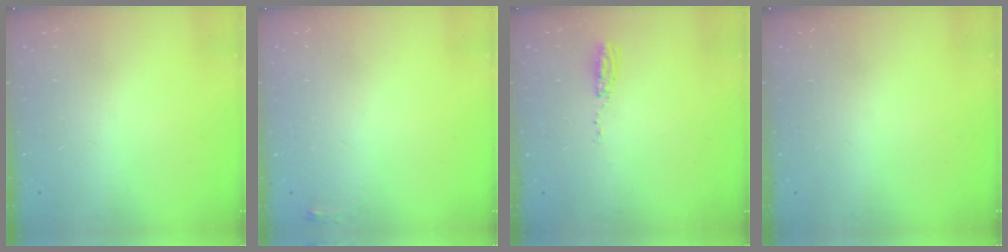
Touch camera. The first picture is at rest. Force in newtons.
{"total": 3.6, "press": 3.6, "slide": 0.5}
{"total": 14.7, "press": 6.3, "slide": 13.3}
{"total": 0.0}